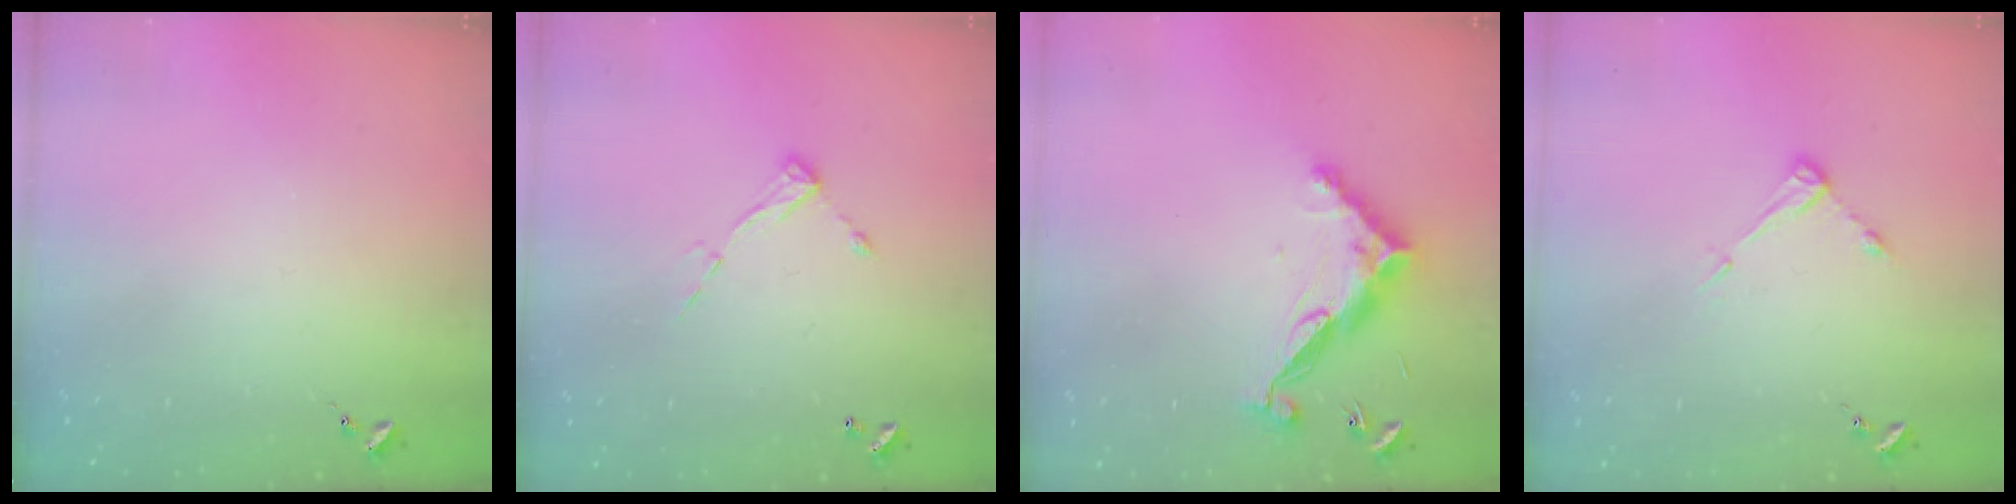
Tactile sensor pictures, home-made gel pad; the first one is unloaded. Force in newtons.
{"total": 6.5, "press": 6.4, "slide": 0.6}
{"total": 12.4, "press": 12.4, "slide": 0.2}
{"total": 5.2, "press": 5.1, "slide": 0.3}